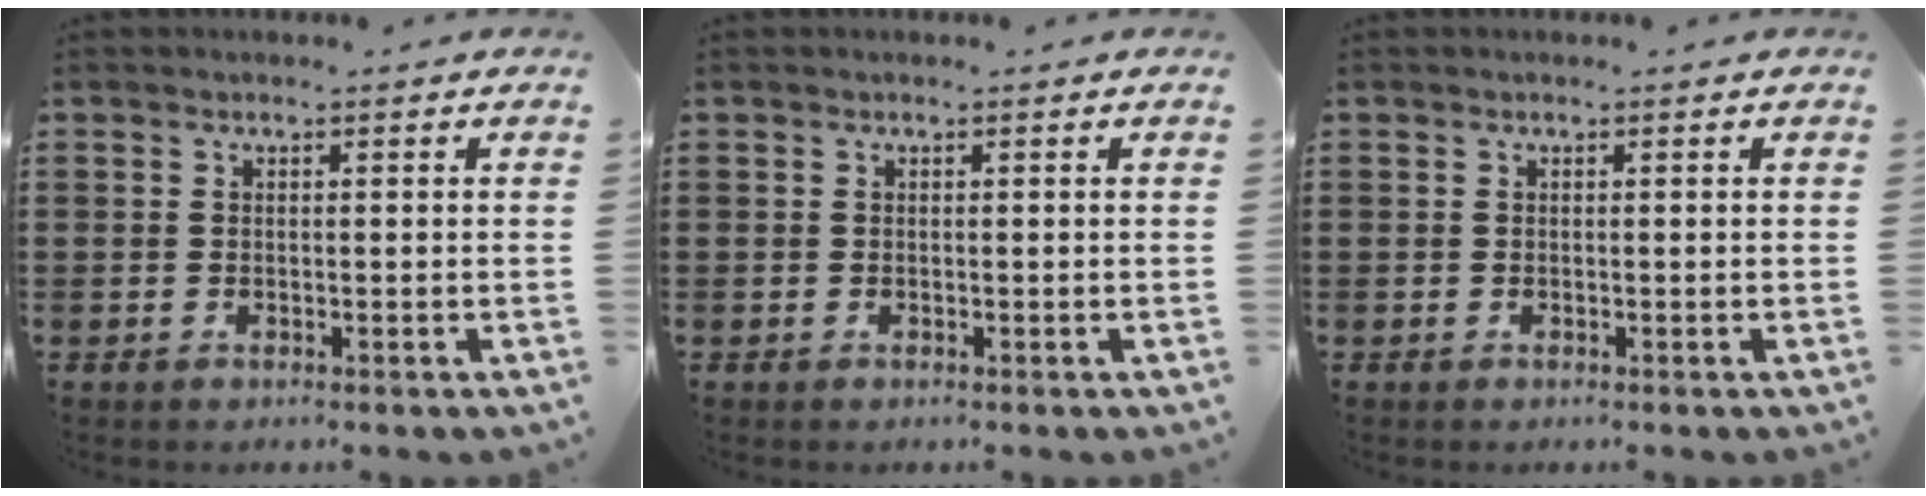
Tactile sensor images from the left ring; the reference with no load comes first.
{"total": 0.0}
{"total": 0.0}